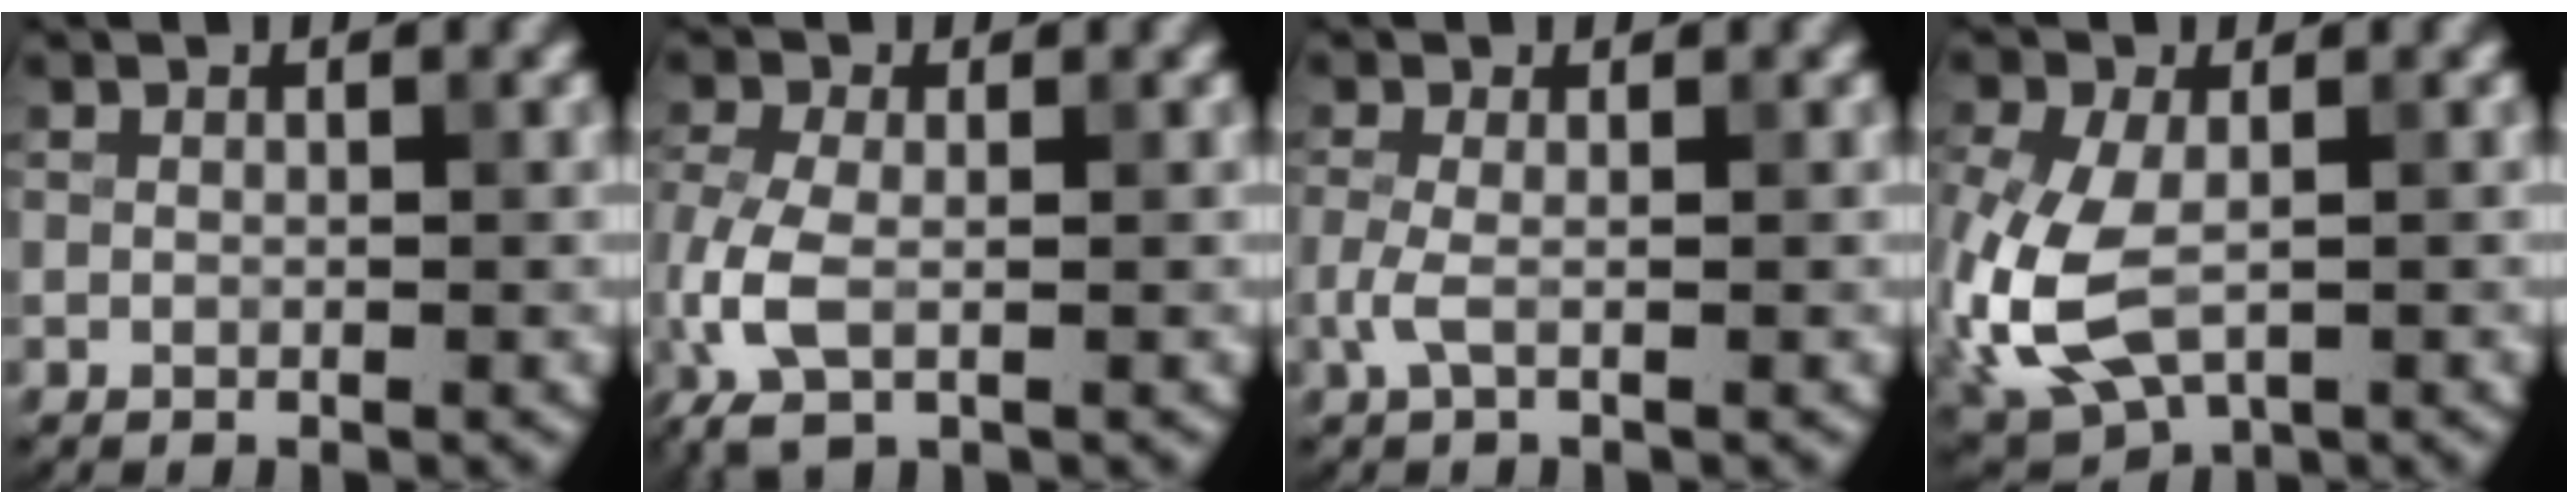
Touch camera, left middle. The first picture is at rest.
{"total": 4.5, "force": [-1.3, 2.2, 3.7], "torque": [-0.104, -0.007, -0.029]}
{"total": 1.6, "force": [-0.3, 0.4, 1.5], "torque": [-0.037, -0.002, -0.010]}
{"total": 8.8, "force": [-1.7, 5.3, 6.8], "torque": [-0.177, -0.016, -0.036]}